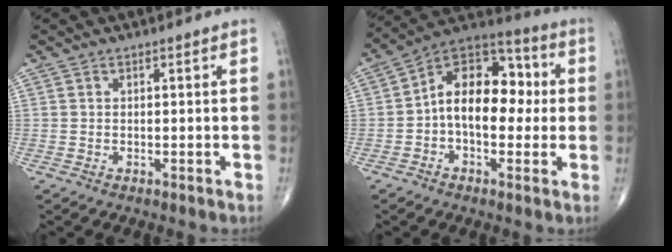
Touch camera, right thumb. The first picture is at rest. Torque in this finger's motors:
{"motor_torque": [0.04, 0.73, 1.27, -0.02, 0.32]}